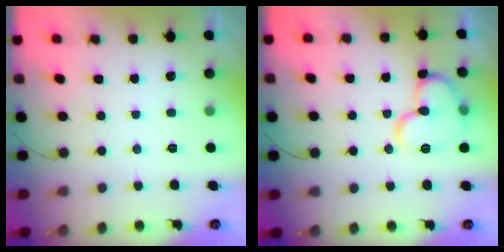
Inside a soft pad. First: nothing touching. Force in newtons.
{"total": 13.0, "press": 12.8, "slide": 2.2}